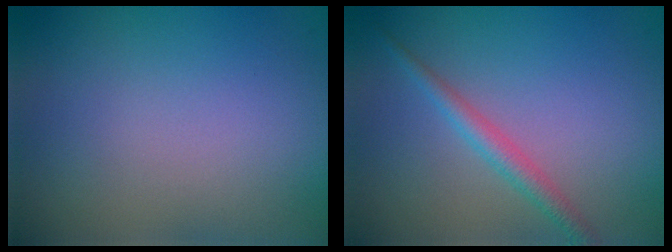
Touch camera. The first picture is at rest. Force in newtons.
{"total": 2.0, "press": 2.0, "slide": 0.0}